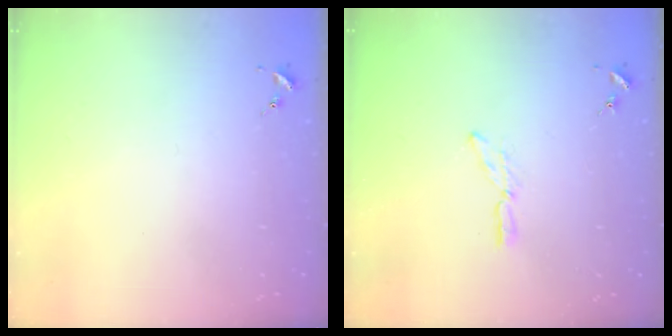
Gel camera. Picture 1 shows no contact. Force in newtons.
{"total": 6.9, "press": 6.9, "slide": 0.4}